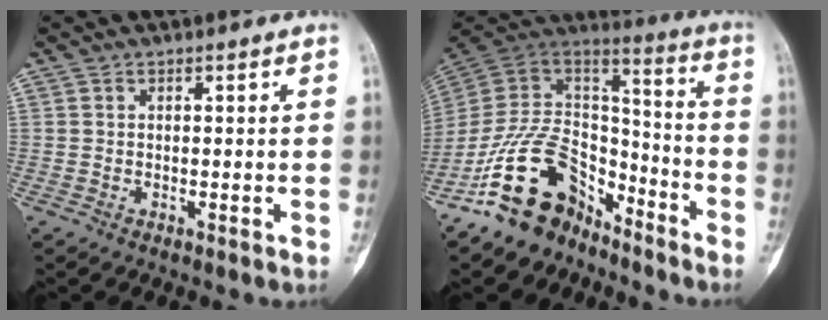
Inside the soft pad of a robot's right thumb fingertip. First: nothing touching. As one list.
[{"total": 18.3, "force": [-12.4, 10.4, 8.6], "torque": [-0.130, 0.112, -0.232]}]